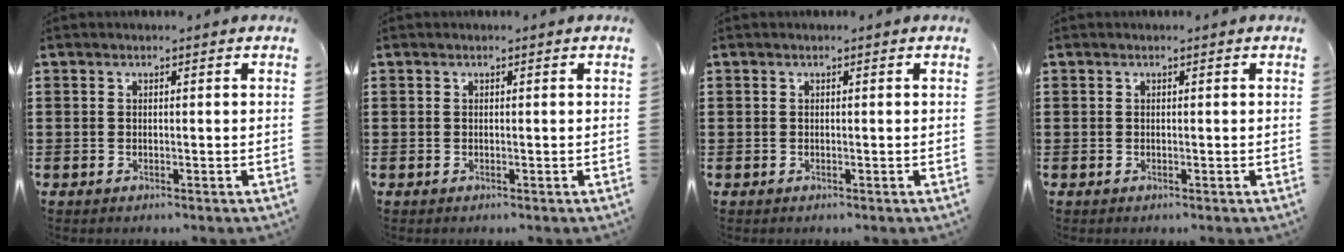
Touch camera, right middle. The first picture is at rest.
{"total": 0.0}
{"total": 0.0}
{"total": 0.0}